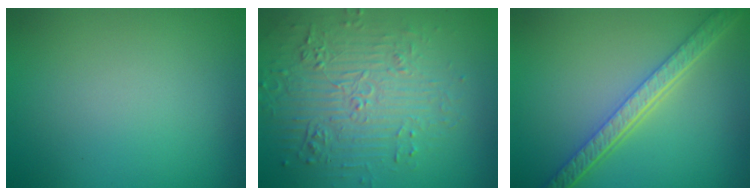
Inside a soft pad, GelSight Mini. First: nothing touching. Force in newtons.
{"total": 5.1, "press": 4.4, "slide": 2.7}
{"total": 5.5, "press": 4.3, "slide": 3.4}